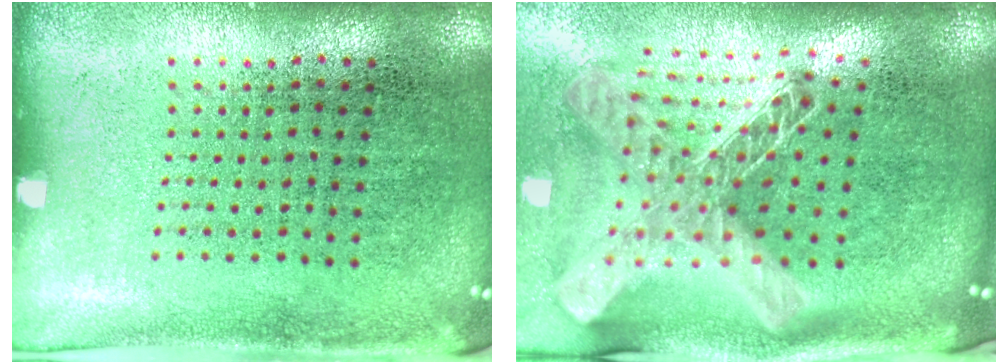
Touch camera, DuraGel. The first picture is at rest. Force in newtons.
{"total": 2.8, "press": 2.0, "slide": 2.0}